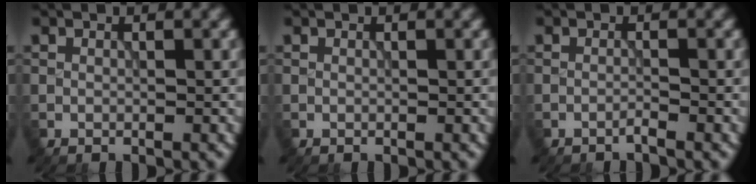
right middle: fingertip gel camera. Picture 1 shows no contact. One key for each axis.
{"total": 0.0}
{"total": 0.7, "fx": -0.6, "fy": -0.1, "fz": 0.3, "tx": -0.004, "ty": 0.004, "tz": -0.016}